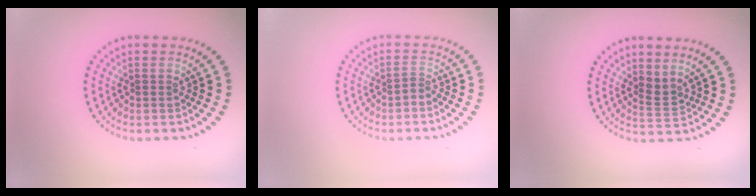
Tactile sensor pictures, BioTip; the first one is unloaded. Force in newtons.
{"total": 0.8, "press": 0.4, "slide": 0.7}
{"total": 1.7, "press": 1.2, "slide": 1.2}